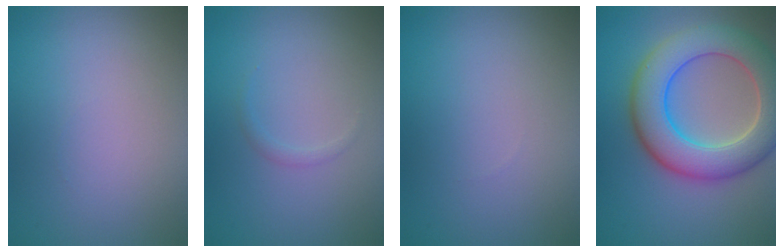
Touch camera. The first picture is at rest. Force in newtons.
{"total": 0.6, "press": 0.6, "slide": 0.1}
{"total": 0.0}
{"total": 9.3, "press": 9.3, "slide": 0.6}